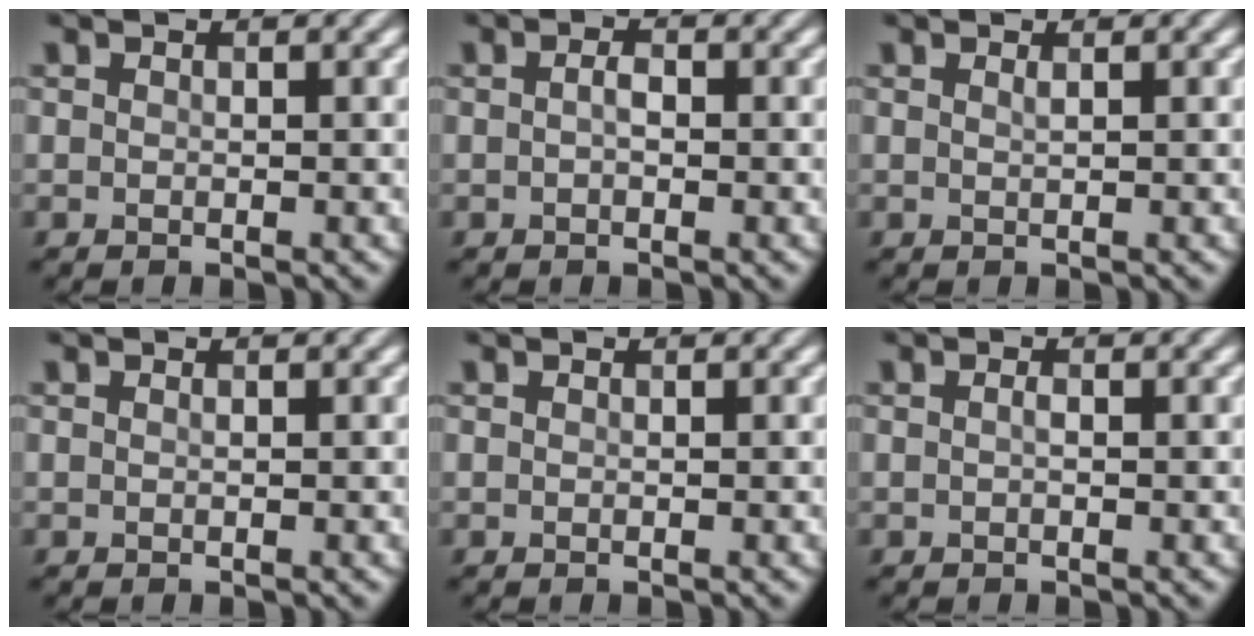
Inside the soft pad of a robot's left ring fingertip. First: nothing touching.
{"total": 1.1, "force": [-0.1, 0.5, 1.0], "torque": [-0.019, -0.001, -0.001]}
{"total": 0.5, "force": [0.3, 0.1, 0.4], "torque": [-0.004, 0.001, 0.005]}
{"total": 0.0}
{"total": 0.0}
{"total": 0.5, "force": [-0.1, 0.2, 0.5], "torque": [-0.012, 0.000, -0.001]}